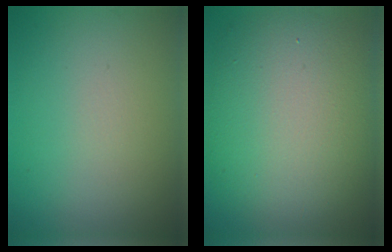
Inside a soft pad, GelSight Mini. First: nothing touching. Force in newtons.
{"total": 12.1, "press": 12.1, "slide": 0.5}